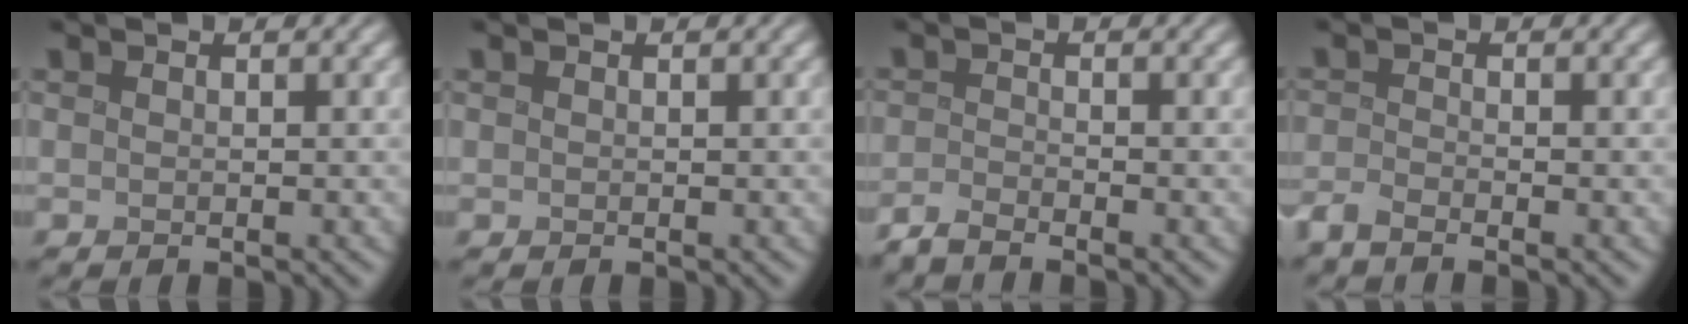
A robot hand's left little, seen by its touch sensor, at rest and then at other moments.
{"total": 0.0}
{"total": 2.4, "force": [-2.3, 0.0, 0.6], "torque": [-0.004, -0.008, -0.052]}
{"total": 2.1, "force": [-1.9, 0.1, 0.7], "torque": [-0.011, -0.007, -0.046]}